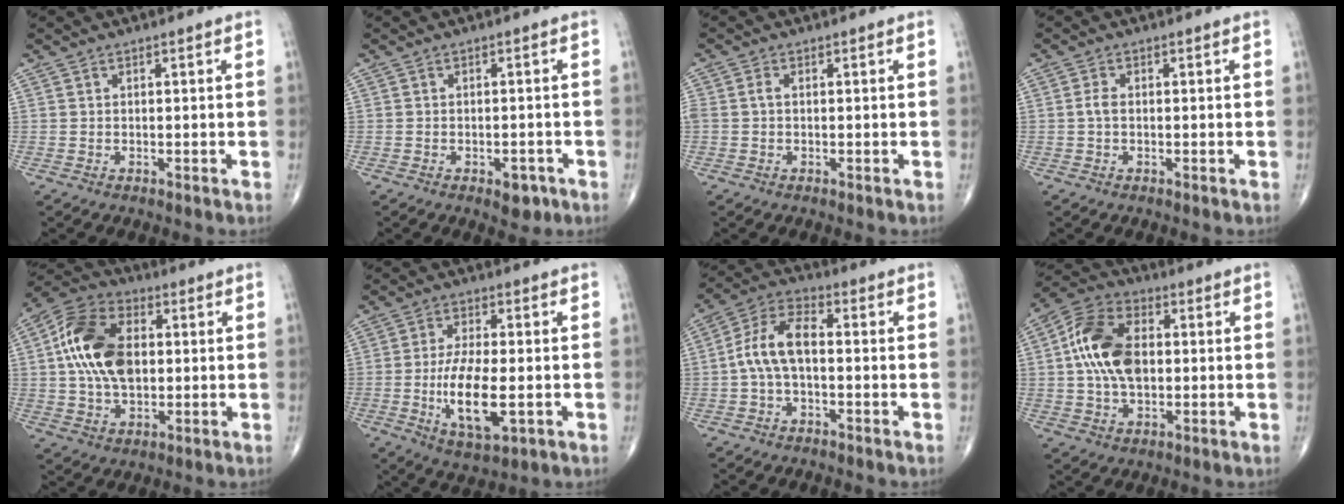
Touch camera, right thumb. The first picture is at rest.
{"total": 3.5, "force": [-1.8, 1.9, 2.3], "torque": [-0.018, 0.007, -0.019]}
{"total": 1.6, "force": [0.0, 1.0, 1.2], "torque": [-0.031, 0.004, -0.003]}
{"total": 1.6, "force": [-0.1, 0.9, 1.4], "torque": [-0.028, 0.001, -0.005]}
{"total": 15.8, "force": [1.5, 9.8, 12.3], "torque": [-0.220, 0.018, 0.022]}
{"total": 11.7, "force": [-2.4, 4.6, 10.5], "torque": [-0.193, -0.006, -0.037]}
{"total": 9.2, "force": [-0.7, 4.8, 7.8], "torque": [-0.155, 0.035, -0.021]}
{"total": 13.8, "force": [0.9, 8.5, 10.9], "torque": [-0.198, 0.021, 0.008]}